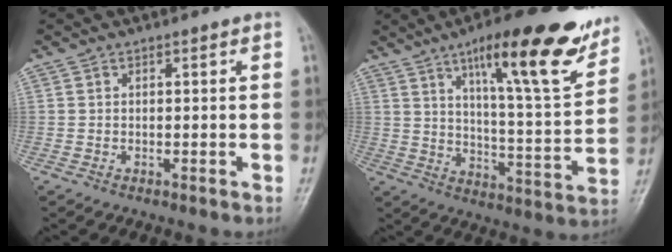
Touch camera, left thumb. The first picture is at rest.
{"total": 20.4, "force": [12.6, 4.4, 15.5], "torque": [-0.193, -0.059, 0.192]}